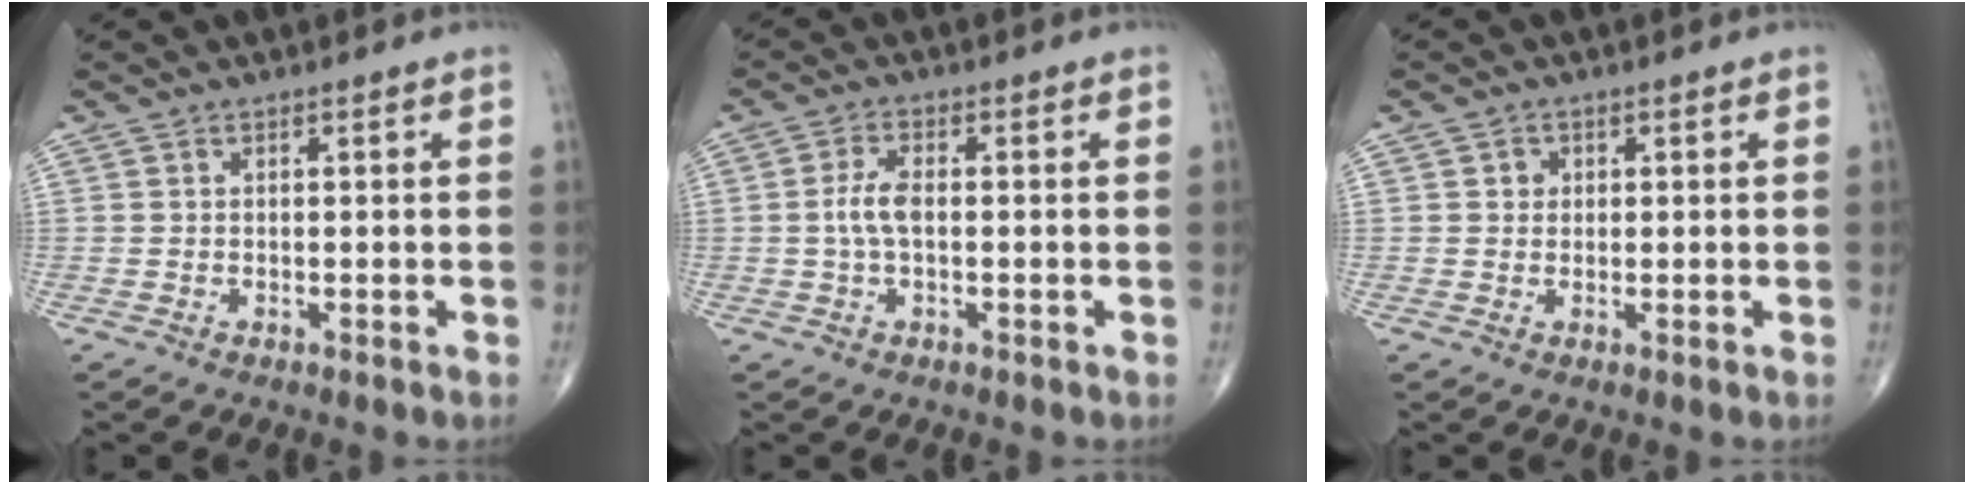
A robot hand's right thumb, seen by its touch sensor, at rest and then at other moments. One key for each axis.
{"total": 4.1, "fx": -0.2, "fy": 1.8, "fz": 3.7, "tx": -0.085, "ty": 0.009, "tz": -0.007}
{"total": 1.8, "fx": 0.4, "fy": 1.7, "fz": 0.6, "tx": 0.001, "ty": 0.001, "tz": 0.004}